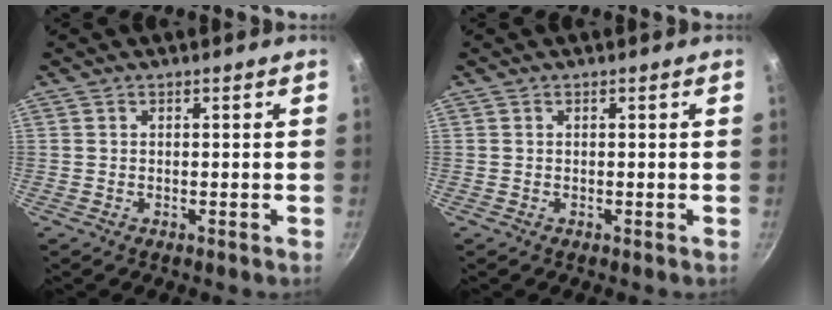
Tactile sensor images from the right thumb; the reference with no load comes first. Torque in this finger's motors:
{"motor_torque": [0.00, 0.00, -0.13, -0.08, 0.00]}